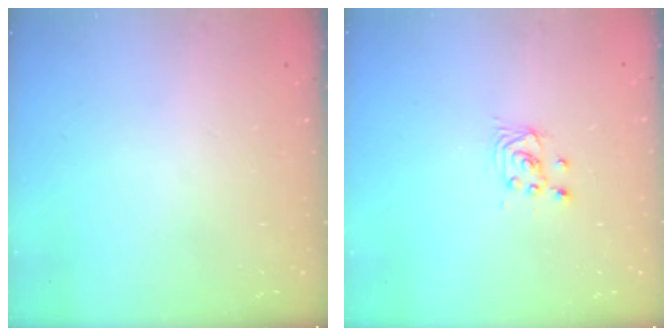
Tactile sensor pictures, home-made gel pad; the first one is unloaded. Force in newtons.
{"total": 2.5, "press": 2.5, "slide": 0.2}